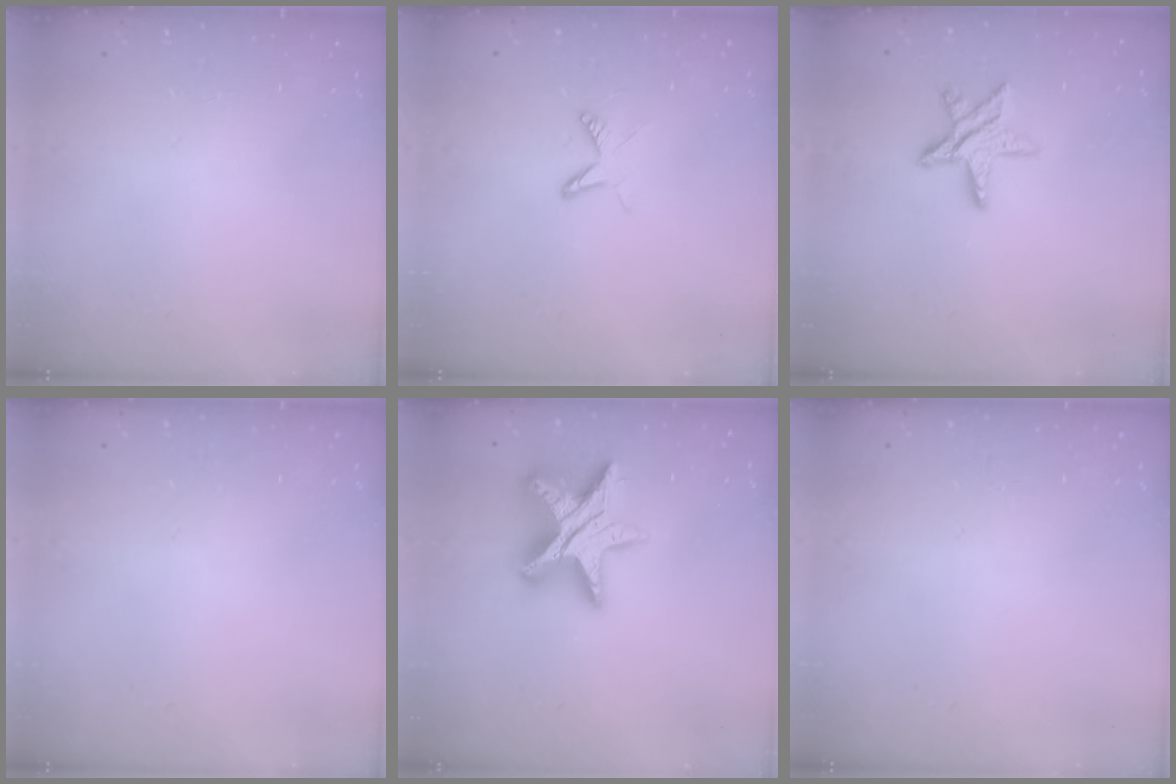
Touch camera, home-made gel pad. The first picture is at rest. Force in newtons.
{"total": 5.7, "press": 5.7, "slide": 0.6}
{"total": 9.8, "press": 9.8, "slide": 0.7}
{"total": 0.0}
{"total": 17.3, "press": 17.3, "slide": 1.2}
{"total": 0.0}